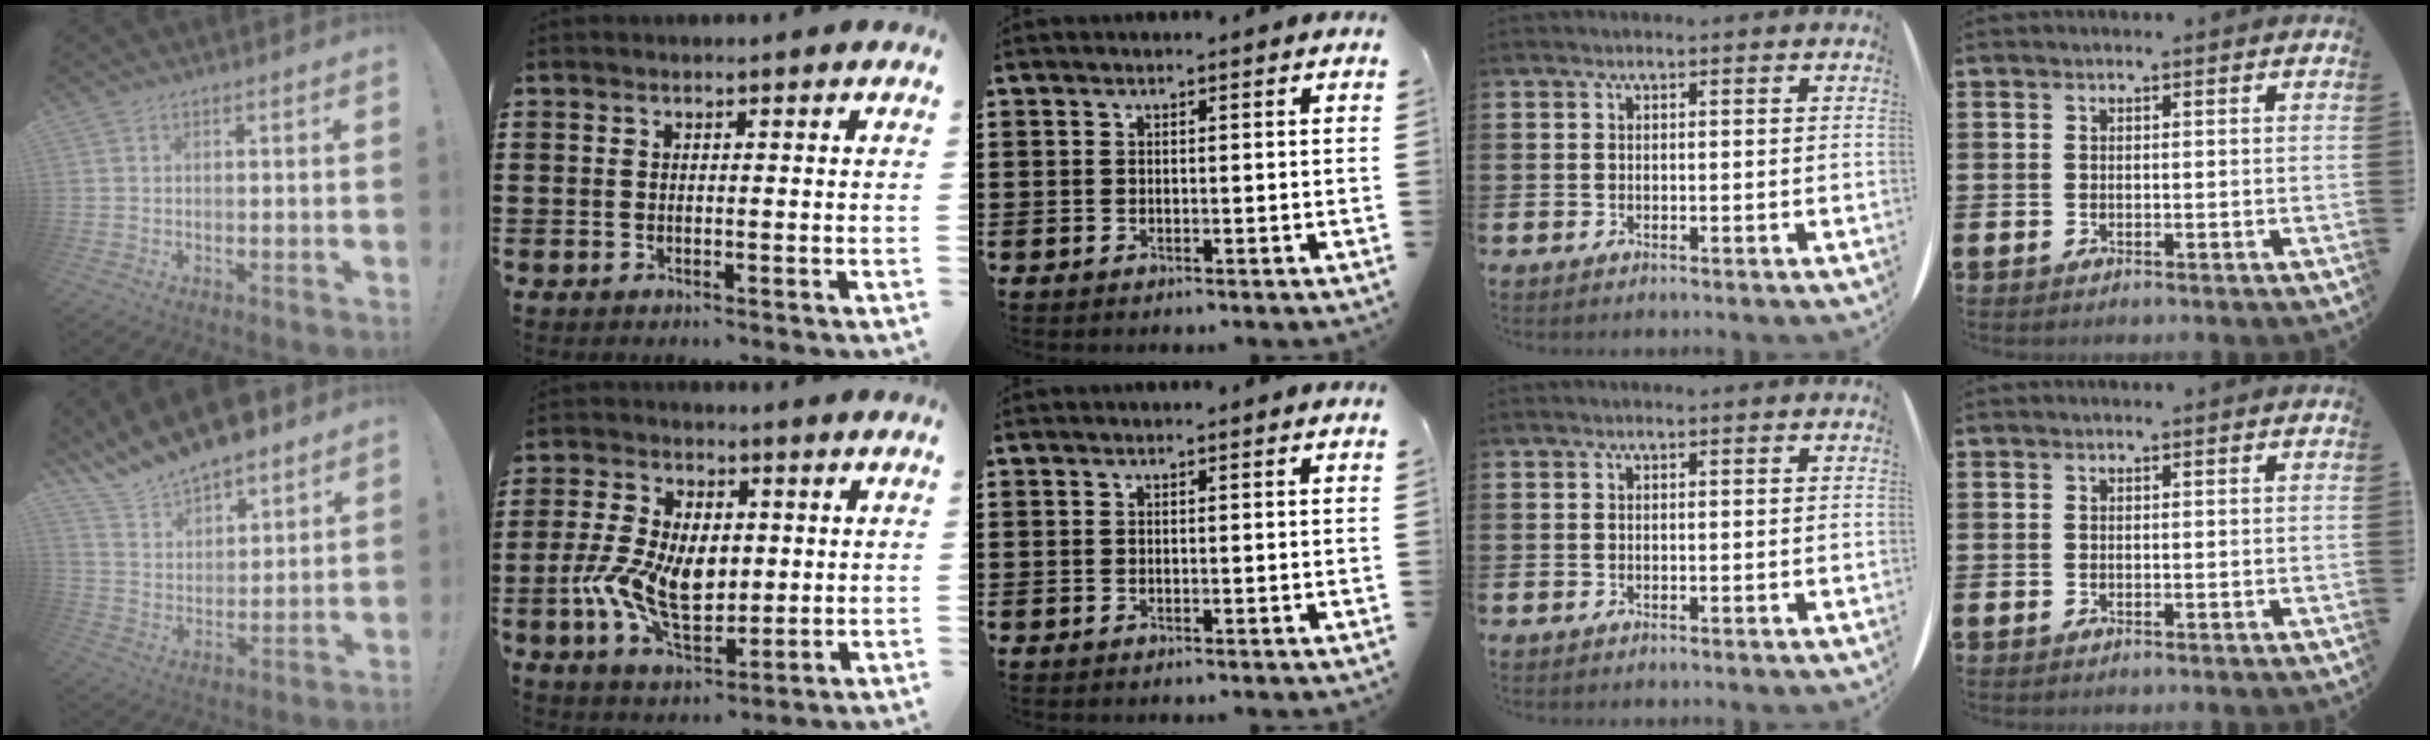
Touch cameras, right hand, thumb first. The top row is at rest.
{"thumb": {"total": 11.3, "force": [10.6, 3.1, 2.4], "torque": [-0.080, -0.089, 0.194]}, "index": {"total": 10.4, "force": [-0.7, 6.5, 8.1], "torque": [-0.172, 0.007, -0.015]}}